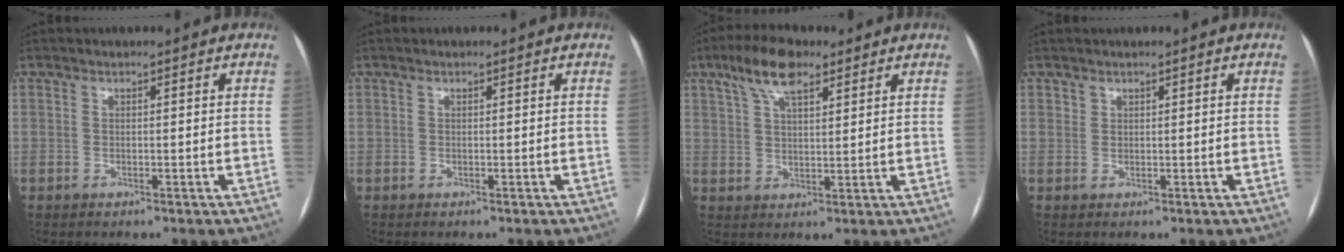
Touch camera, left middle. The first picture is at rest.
{"total": 0.0}
{"total": 8.2, "force": [5.2, 2.7, 5.8], "torque": [-0.114, 0.021, 0.093]}
{"total": 0.6, "force": [0.4, 0.4, -0.1], "torque": [0.008, -0.001, 0.005]}